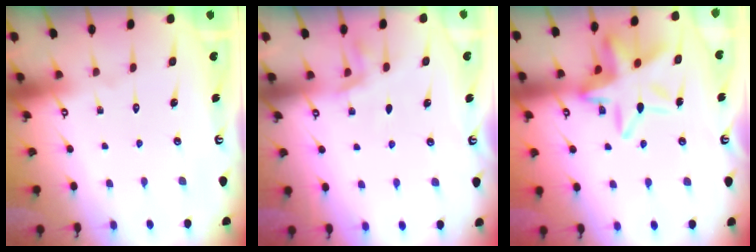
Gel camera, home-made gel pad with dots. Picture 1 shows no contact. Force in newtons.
{"total": 5.9, "press": 5.4, "slide": 2.4}
{"total": 16.9, "press": 16.8, "slide": 1.5}